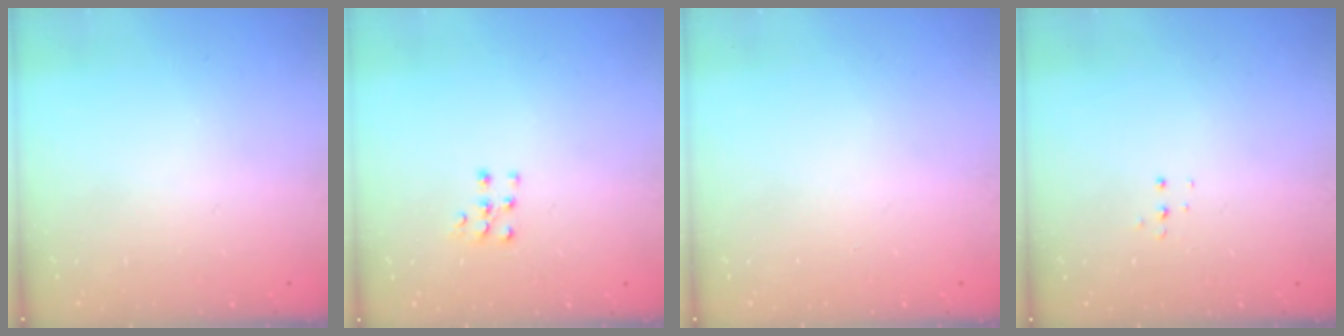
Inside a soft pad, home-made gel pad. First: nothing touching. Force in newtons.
{"total": 6.1, "press": 6.0, "slide": 0.5}
{"total": 0.0}
{"total": 3.4, "press": 3.3, "slide": 0.8}